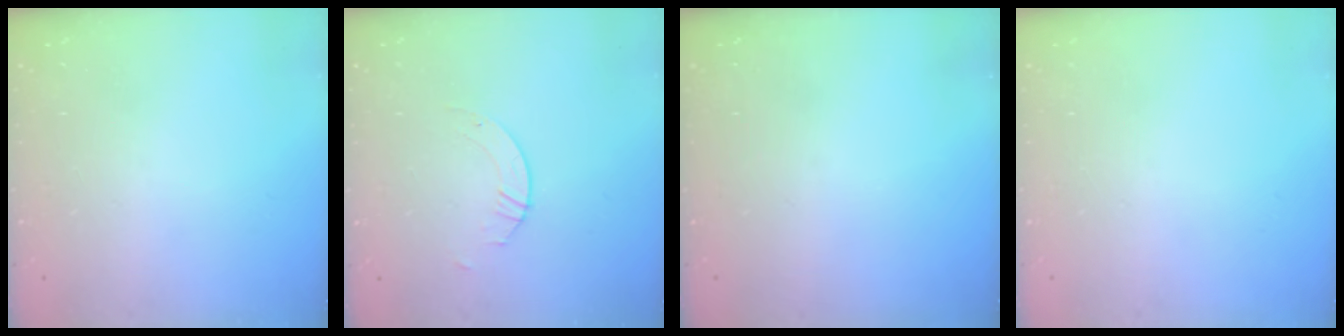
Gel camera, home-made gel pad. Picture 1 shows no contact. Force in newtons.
{"total": 2.1, "press": 2.1, "slide": 0.1}
{"total": 0.0}
{"total": 0.0}